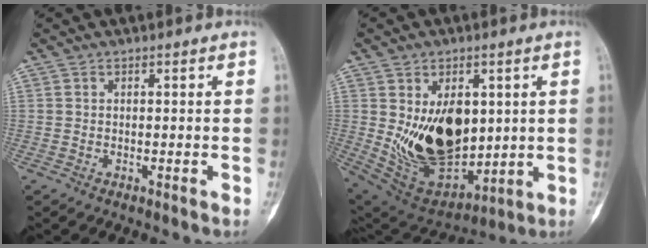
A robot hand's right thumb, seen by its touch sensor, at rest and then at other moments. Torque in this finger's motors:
{"motor_torque": [1.76, 1.99, 0.67, 0.40, 0.17]}